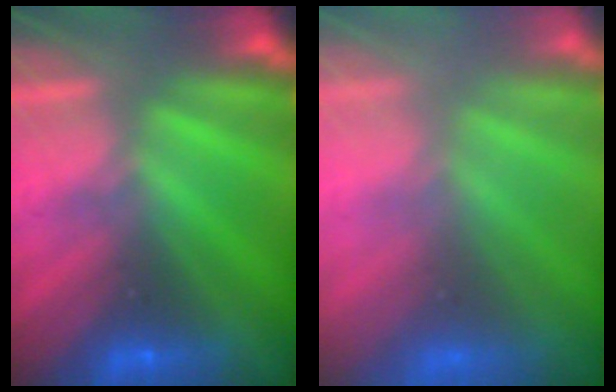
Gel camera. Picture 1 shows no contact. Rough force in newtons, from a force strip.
{"total": 8.7}